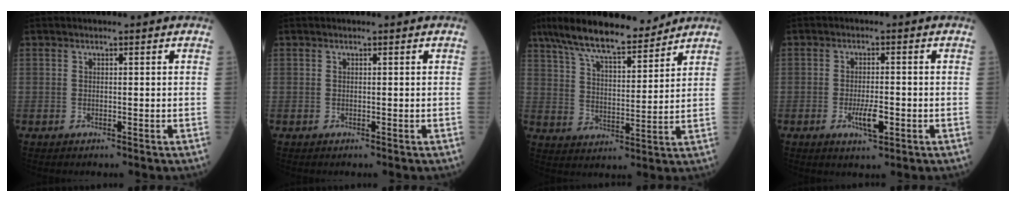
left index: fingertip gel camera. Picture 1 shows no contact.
{"total": 0.0}
{"total": 13.9, "force": [11.7, 2.7, 7.0], "torque": [-0.124, 0.017, 0.204]}
{"total": 4.1, "force": [-1.6, 1.0, 3.7], "torque": [-0.070, -0.001, -0.023]}